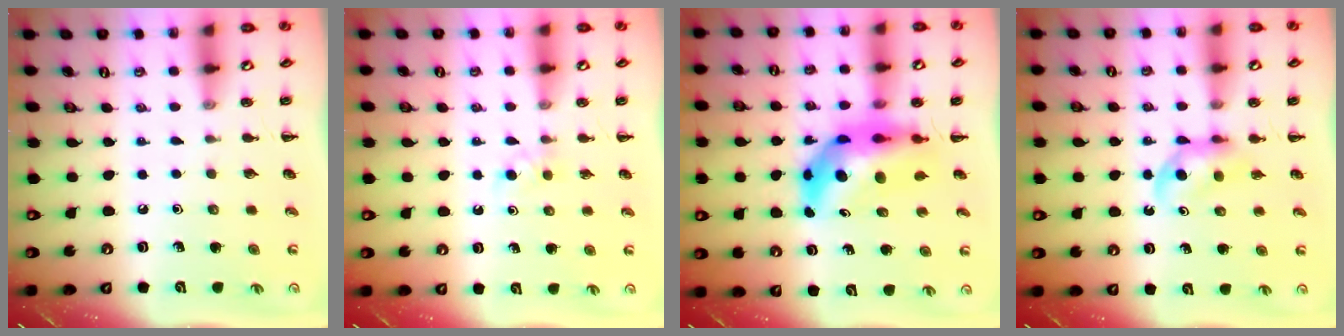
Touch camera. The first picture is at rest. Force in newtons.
{"total": 2.6, "press": 2.3, "slide": 1.2}
{"total": 9.9, "press": 9.3, "slide": 3.3}
{"total": 4.0, "press": 3.8, "slide": 1.1}